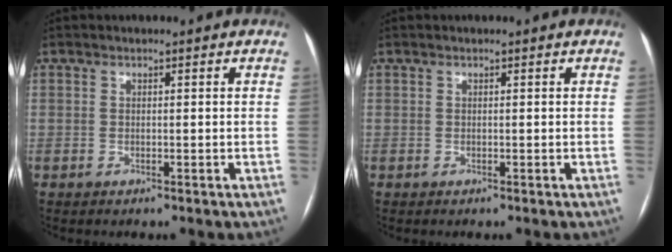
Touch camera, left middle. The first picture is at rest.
{"total": 0.0}